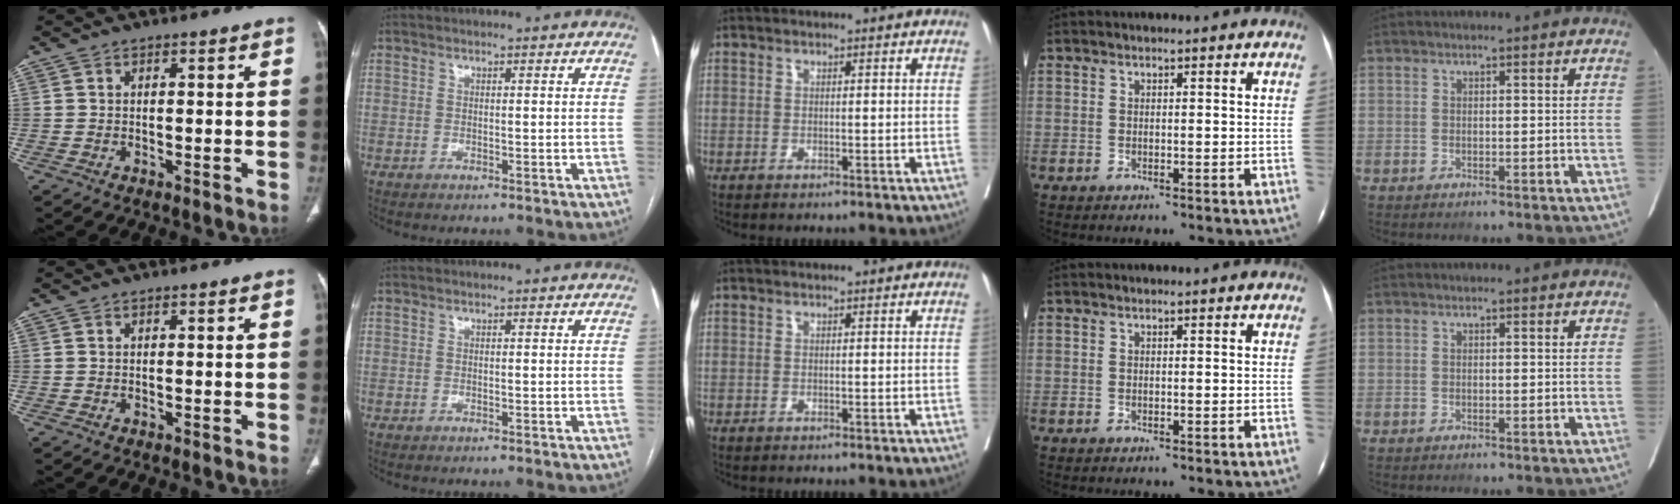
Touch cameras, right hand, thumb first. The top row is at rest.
{}